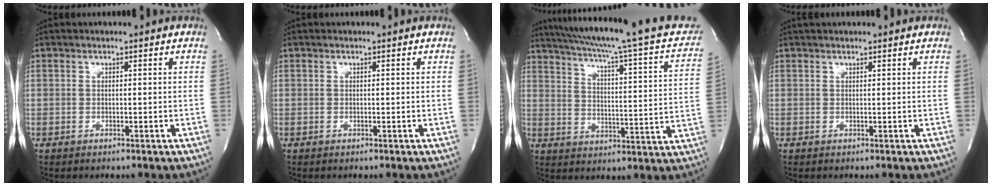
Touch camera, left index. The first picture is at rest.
{"total": 0.0}
{"total": 26.6, "force": [22.4, 2.9, 14.1], "torque": [-0.208, -0.014, 0.282]}
{"total": 3.7, "force": [3.3, 0.4, 1.5], "torque": [-0.020, 0.030, 0.043]}